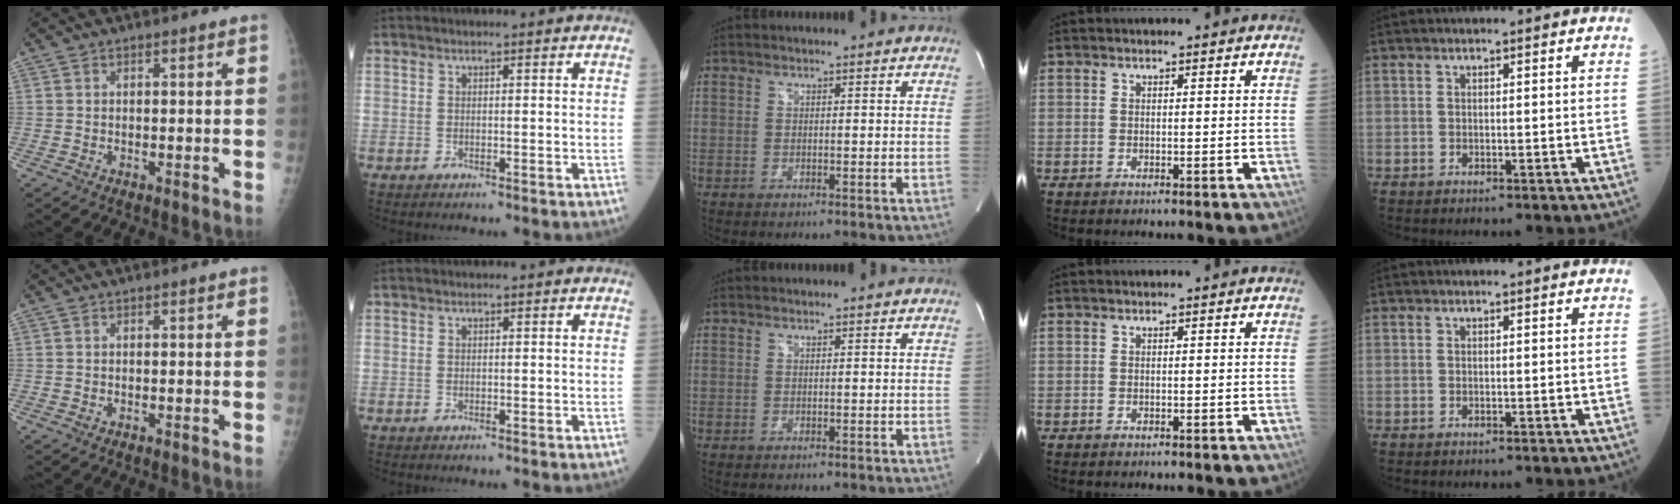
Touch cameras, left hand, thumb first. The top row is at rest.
{}